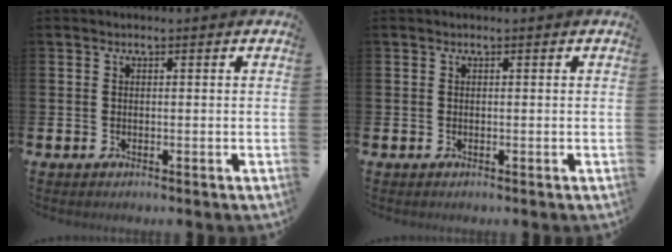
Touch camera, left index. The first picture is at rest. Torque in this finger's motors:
{"motor_torque": [0.00, 0.00, 0.04, 0.00]}